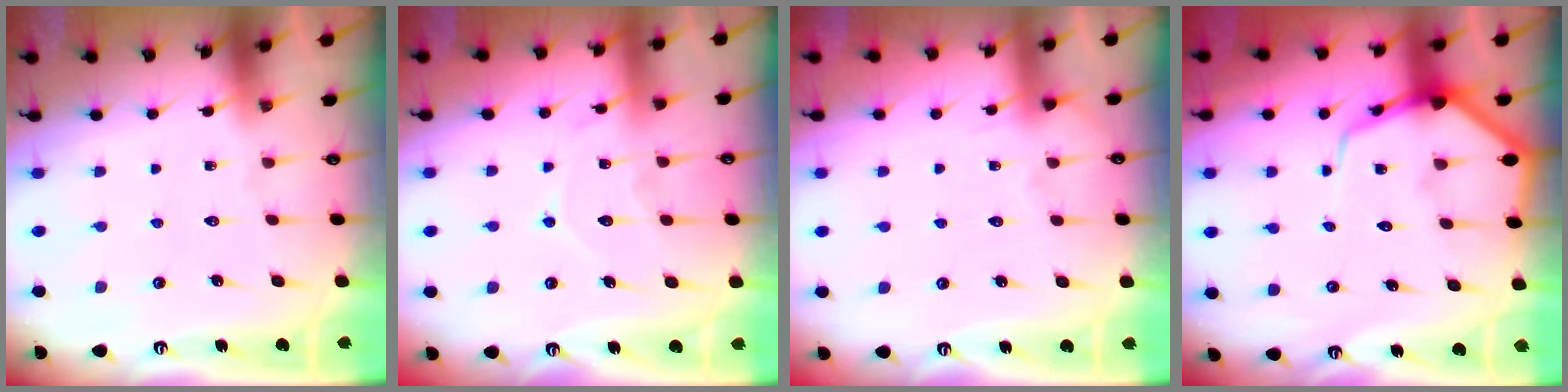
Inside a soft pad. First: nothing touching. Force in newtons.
{"total": 9.7, "press": 9.7, "slide": 0.9}
{"total": 2.9, "press": 2.9, "slide": 0.4}
{"total": 8.5, "press": 8.4, "slide": 0.9}